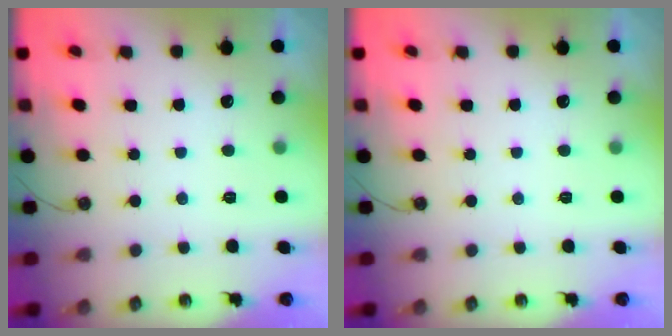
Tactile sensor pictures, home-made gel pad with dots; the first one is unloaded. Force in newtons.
{"total": 0.0}